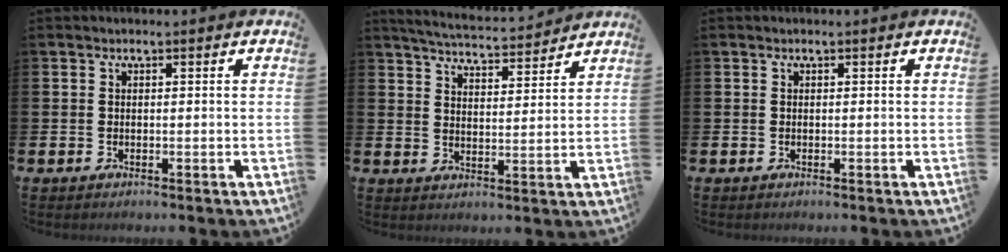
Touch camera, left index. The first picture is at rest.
{"total": 5.0, "force": [5.0, 0.3, 0.6], "torque": [-0.026, -0.037, 0.086]}
{"total": 0.0}